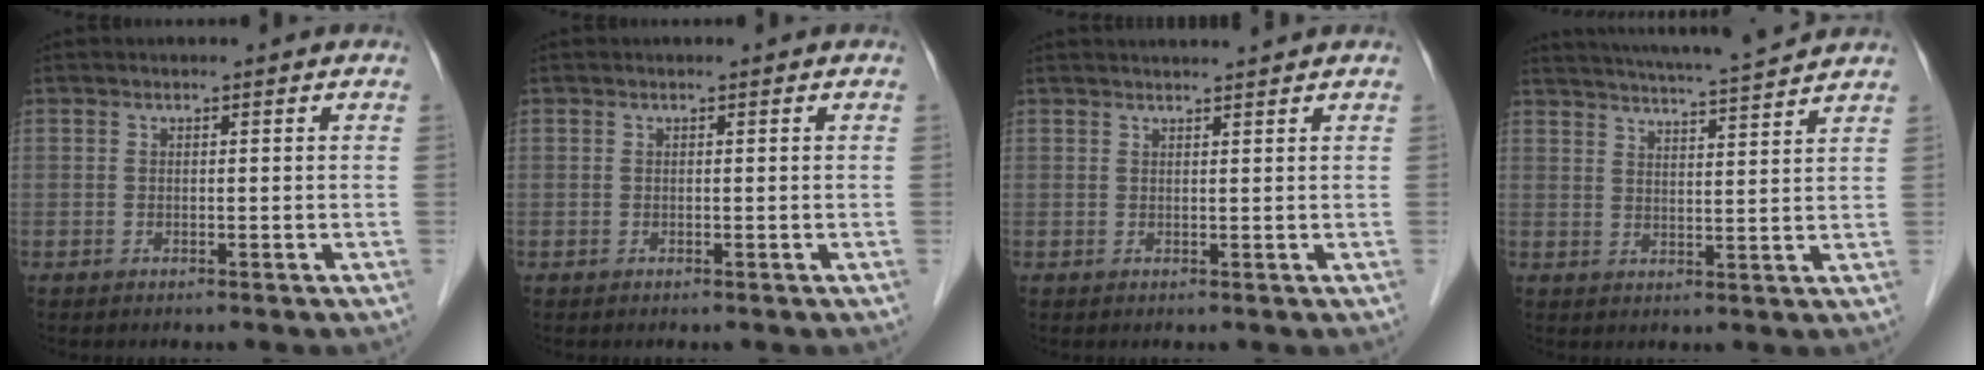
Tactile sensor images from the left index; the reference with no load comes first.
{"total": 0.0}
{"total": 4.5, "force": [4.3, -0.3, 1.3], "torque": [-0.016, 0.021, 0.051]}
{"total": 12.5, "force": [11.6, -0.4, 4.7], "torque": [-0.086, 0.005, 0.158]}